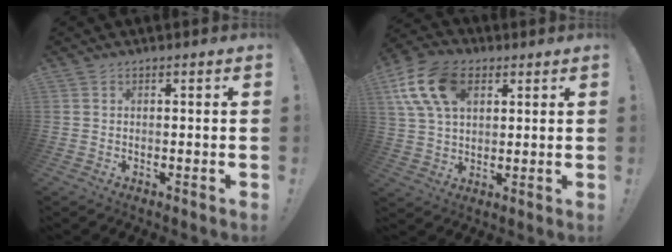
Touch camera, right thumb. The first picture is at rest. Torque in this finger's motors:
{"motor_torque": [-0.19, 0.91, 1.18, 0.31, 0.40]}